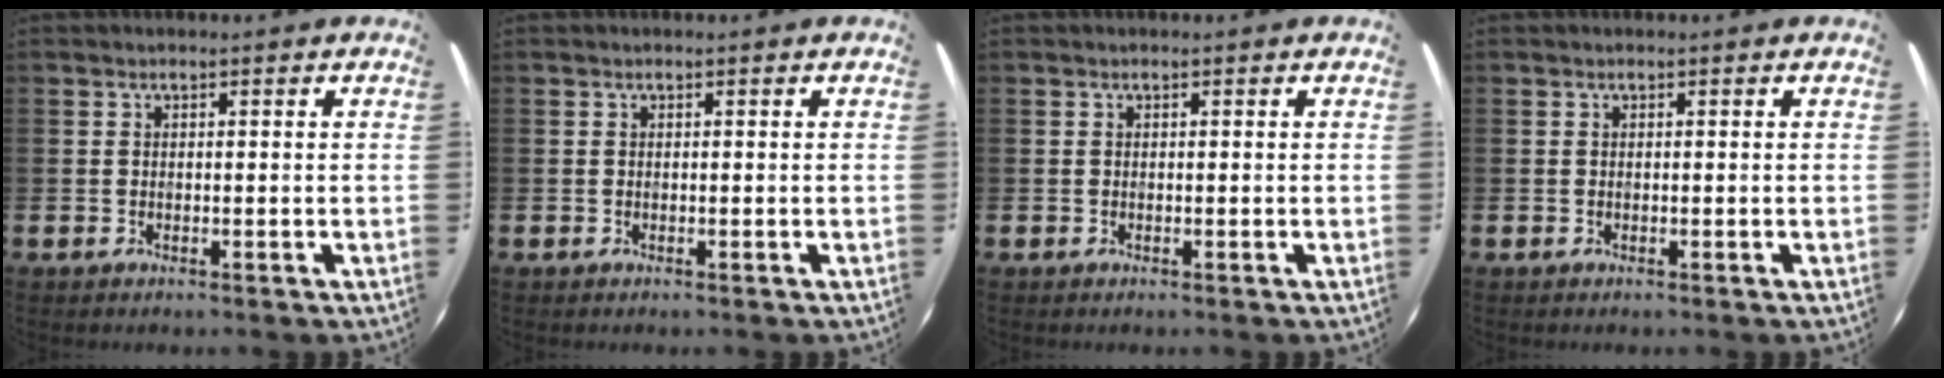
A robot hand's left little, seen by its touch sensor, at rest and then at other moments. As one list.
[{"total": 0.0}, {"total": 0.0}, {"total": 0.0}]